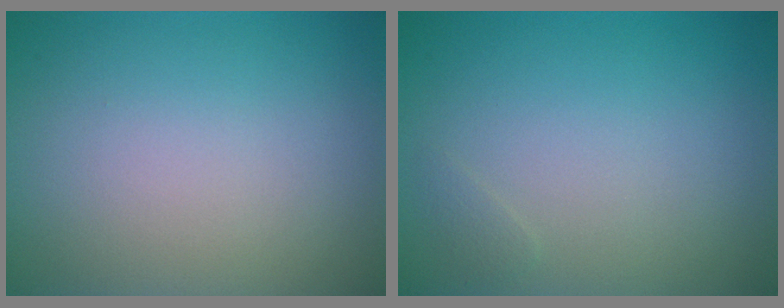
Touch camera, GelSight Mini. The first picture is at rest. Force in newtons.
{"total": 0.5, "press": 0.5, "slide": 0.0}